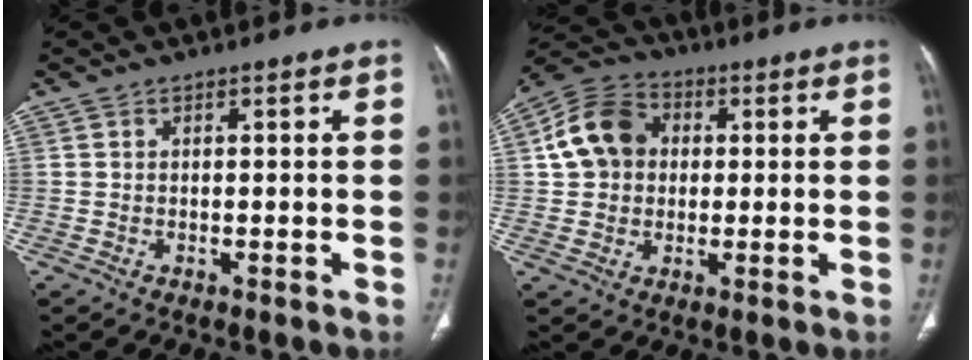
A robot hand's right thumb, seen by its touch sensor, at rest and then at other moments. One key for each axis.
{"total": 11.4, "fx": 1.7, "fy": 9.6, "fz": 5.9, "tx": -0.092, "ty": 0.018, "tz": 0.018}